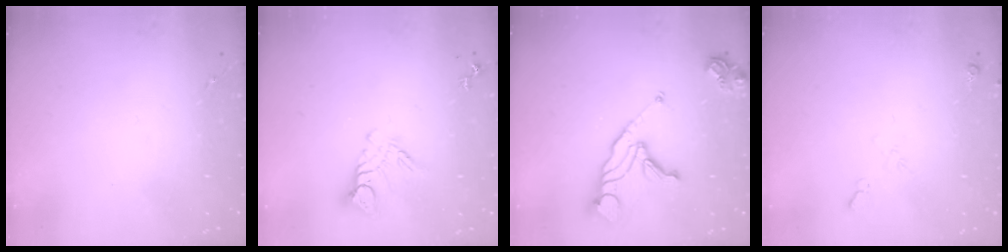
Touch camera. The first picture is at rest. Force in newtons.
{"total": 10.2, "press": 10.1, "slide": 0.8}
{"total": 15.4, "press": 15.3, "slide": 1.7}
{"total": 4.6, "press": 4.5, "slide": 0.8}